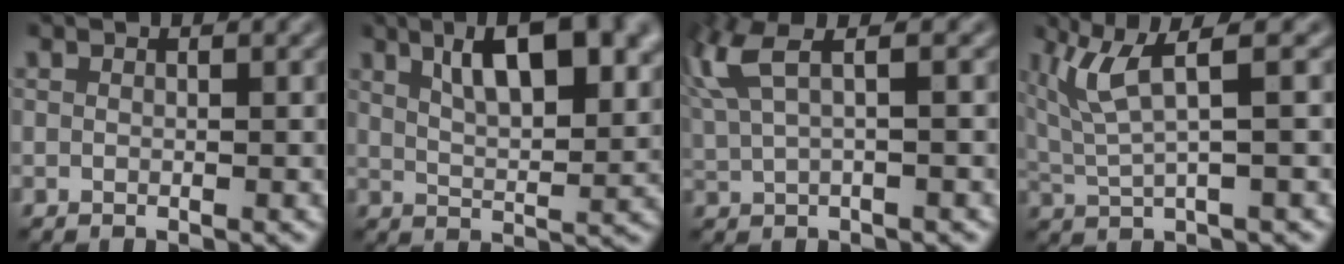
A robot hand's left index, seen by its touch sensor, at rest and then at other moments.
{"total": 10.3, "force": [4.8, 4.0, 8.2], "torque": [-0.114, 0.014, 0.074]}
{"total": 4.6, "force": [1.9, 1.3, 4.0], "torque": [-0.099, 0.014, 0.042]}
{"total": 4.5, "force": [1.9, 0.9, 4.0], "torque": [-0.091, 0.004, 0.043]}